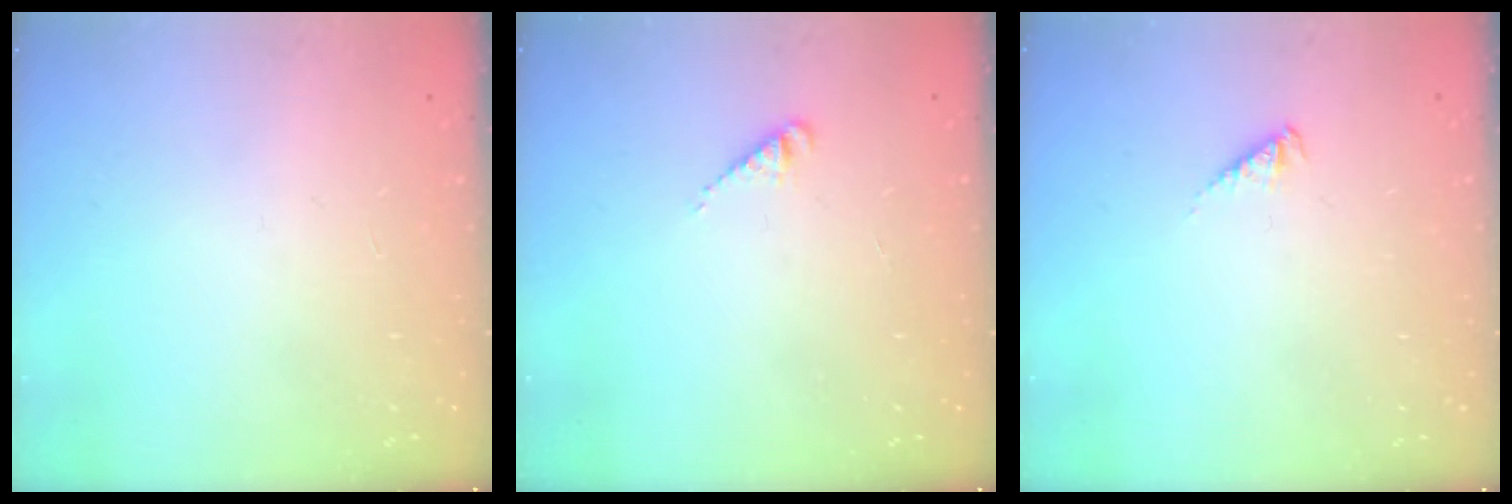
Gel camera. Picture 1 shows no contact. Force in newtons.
{"total": 2.3, "press": 2.3, "slide": 0.2}
{"total": 2.9, "press": 2.9, "slide": 0.5}